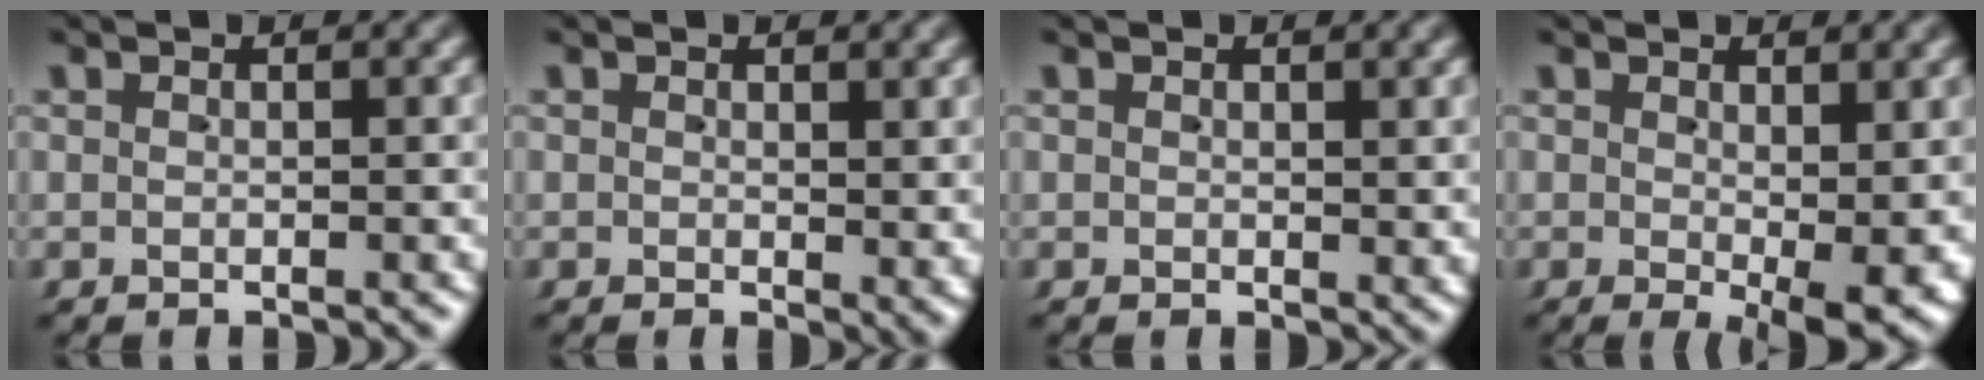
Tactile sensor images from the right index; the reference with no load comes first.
{"total": 1.3, "force": [0.3, 0.6, 1.1], "torque": [-0.005, -0.005, 0.007]}
{"total": 0.9, "force": [0.4, 0.6, 0.5], "torque": [-0.001, -0.002, 0.008]}
{"total": 4.4, "force": [-0.8, 1.1, 4.2], "torque": [-0.054, -0.019, -0.004]}